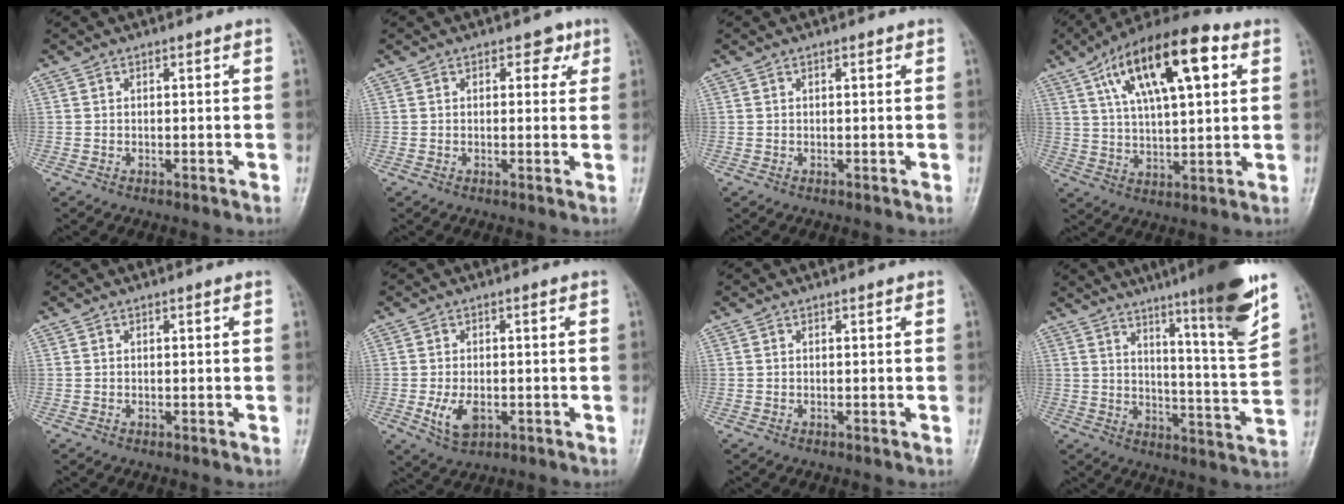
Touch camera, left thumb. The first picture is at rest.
{"total": 3.1, "force": [1.4, 2.1, 1.9], "torque": [-0.002, -0.002, 0.012]}
{"total": 0.8, "force": [0.3, 0.3, 0.7], "torque": [-0.010, 0.001, 0.004]}
{"total": 19.9, "force": [8.0, 7.8, 16.5], "torque": [-0.260, 0.000, 0.131]}
{"total": 0.0}
{"total": 5.6, "force": [-1.6, 3.2, 4.3], "torque": [-0.081, 0.000, -0.022]}
{"total": 0.0}
{"total": 17.4, "force": [10.7, 1.0, 13.6], "torque": [-0.181, -0.060, 0.157]}